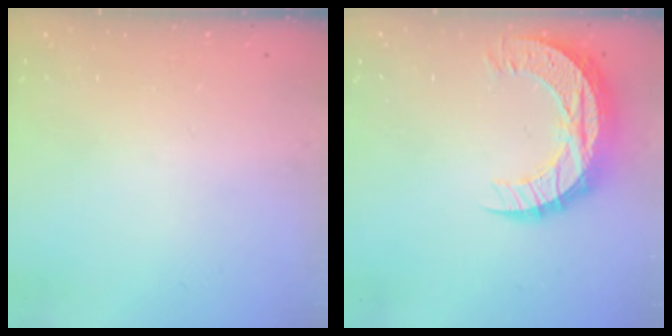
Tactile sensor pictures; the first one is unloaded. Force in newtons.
{"total": 12.7, "press": 12.7, "slide": 0.9}